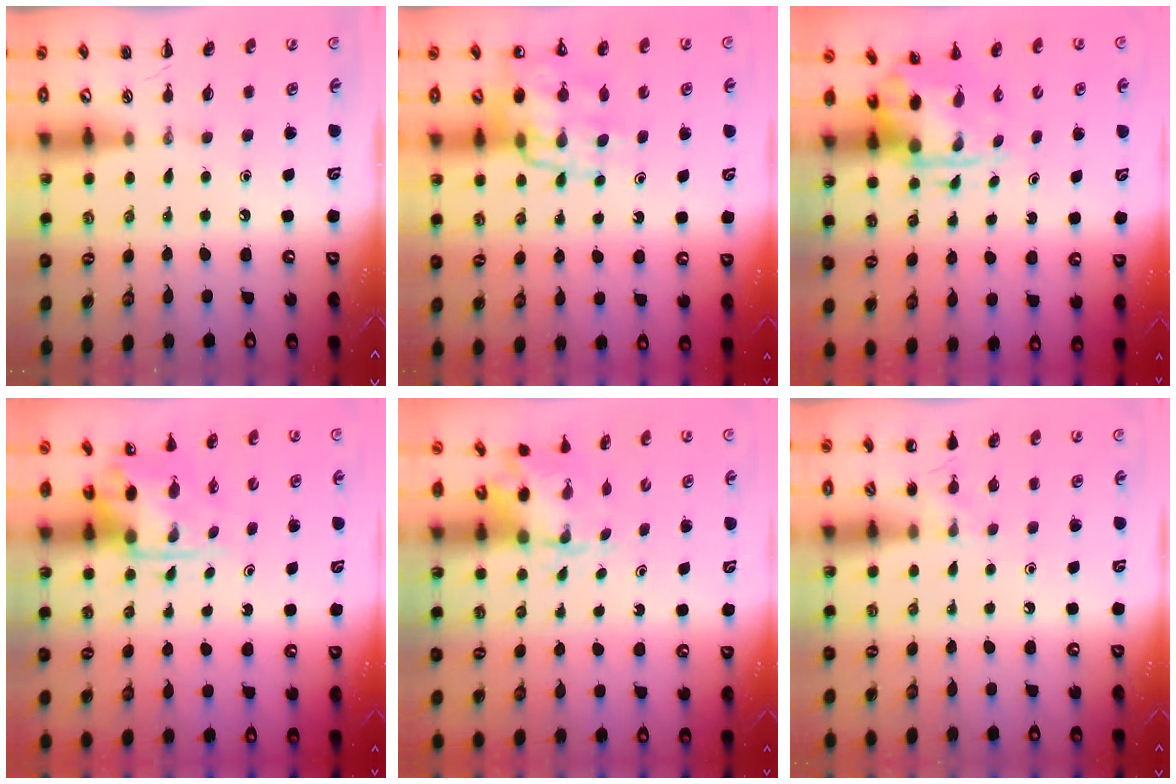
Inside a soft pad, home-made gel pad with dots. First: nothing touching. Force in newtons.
{"total": 14.5, "press": 14.0, "slide": 4.0}
{"total": 3.7, "press": 3.6, "slide": 0.9}
{"total": 3.7, "press": 3.7, "slide": 0.6}
{"total": 4.1, "press": 4.1, "slide": 0.4}
{"total": 3.7, "press": 3.6, "slide": 1.1}